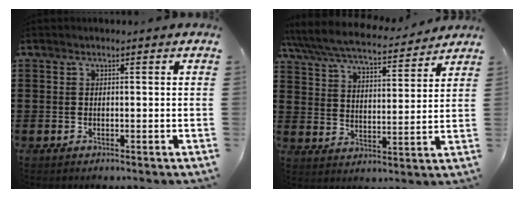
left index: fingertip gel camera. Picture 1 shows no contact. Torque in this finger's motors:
{"motor_torque": [1.15, -0.98, 0.85, 0.21]}